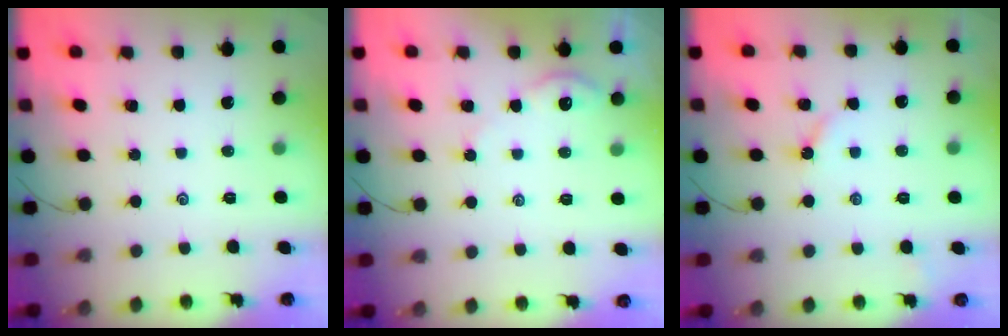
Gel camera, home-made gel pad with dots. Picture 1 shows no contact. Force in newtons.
{"total": 2.4, "press": 2.4, "slide": 0.3}
{"total": 2.6, "press": 2.6, "slide": 0.3}